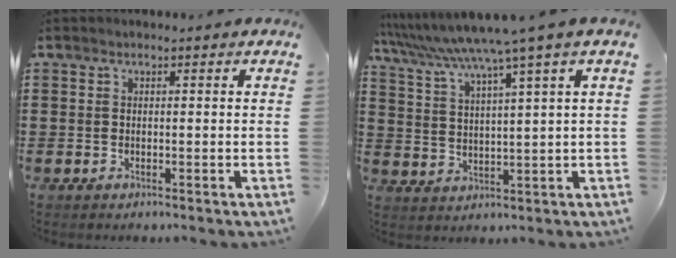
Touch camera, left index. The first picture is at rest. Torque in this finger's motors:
{"motor_torque": [2.14, 0.00, 0.00, -0.06]}